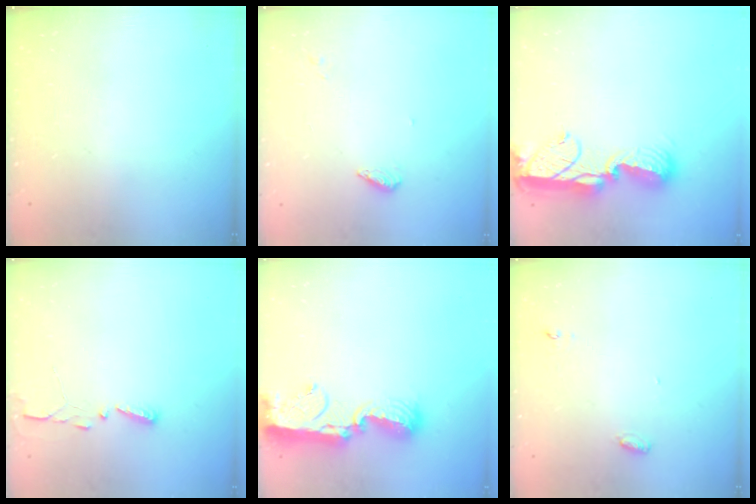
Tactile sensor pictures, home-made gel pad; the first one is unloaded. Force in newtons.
{"total": 3.9, "press": 3.9, "slide": 0.5}
{"total": 11.4, "press": 11.3, "slide": 1.5}
{"total": 2.9, "press": 2.9, "slide": 0.4}
{"total": 12.6, "press": 12.5, "slide": 1.0}
{"total": 3.0, "press": 2.8, "slide": 0.9}